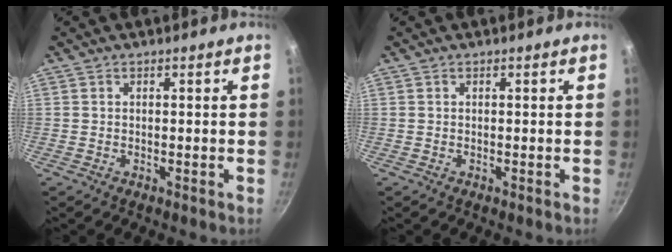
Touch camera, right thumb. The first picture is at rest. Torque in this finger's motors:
{"motor_torque": [0.01, 0.01, 0.00, 0.00, 0.02]}